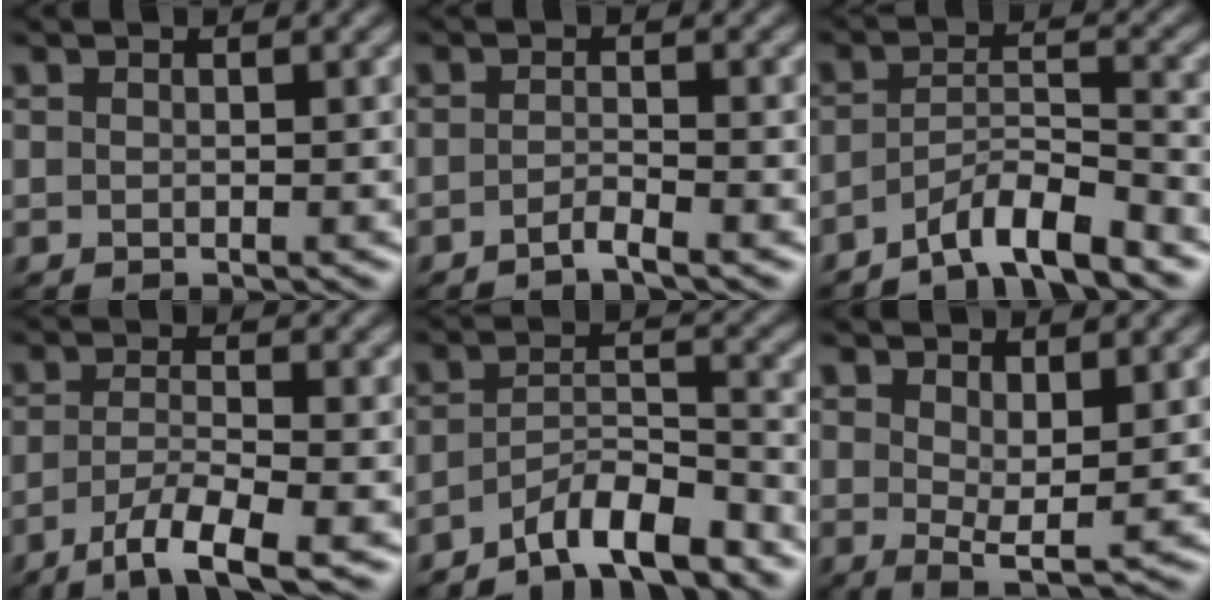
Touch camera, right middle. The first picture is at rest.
{"total": 1.5, "force": [-1.1, 0.2, 1.1], "torque": [-0.016, 0.002, -0.028]}
{"total": 5.1, "force": [-4.1, 0.8, 2.9], "torque": [-0.046, 0.006, -0.075]}
{"total": 4.9, "force": [-2.9, 0.9, 3.9], "torque": [-0.071, -0.006, -0.058]}
{"total": 5.5, "force": [-4.4, 1.3, 3.0], "torque": [-0.048, 0.004, -0.077]}
{"total": 3.5, "force": [1.3, 1.2, 3.0], "torque": [-0.052, -0.010, 0.025]}